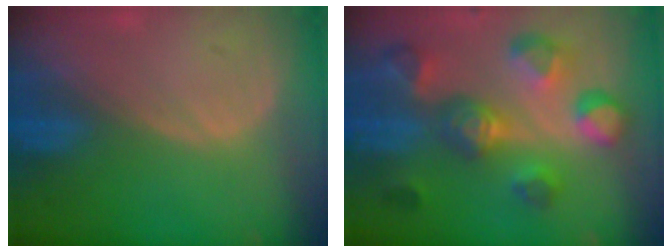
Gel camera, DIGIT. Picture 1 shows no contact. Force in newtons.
{"total": 11.0, "press": 9.9, "slide": 4.7}